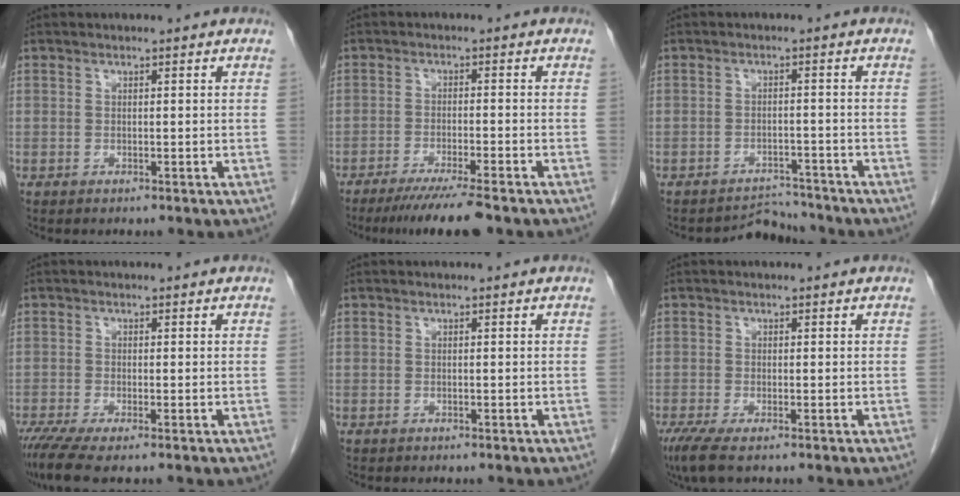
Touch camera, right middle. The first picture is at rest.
{"total": 7.9, "force": [-6.3, -0.3, 4.9], "torque": [-0.072, -0.020, -0.101]}
{"total": 3.5, "force": [-3.2, 0.4, -1.2], "torque": [0.021, 0.004, -0.047]}
{"total": 4.3, "force": [-3.1, 0.2, 3.0], "torque": [-0.055, -0.013, -0.059]}
{"total": 0.0}
{"total": 3.8, "force": [-2.5, 0.6, 2.7], "torque": [-0.056, -0.015, -0.047]}